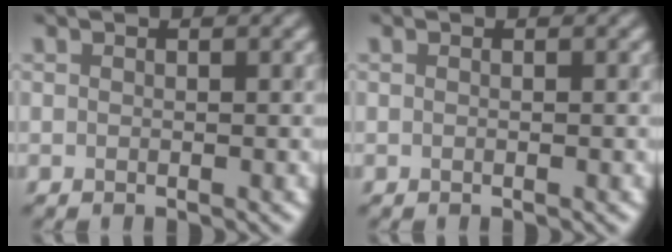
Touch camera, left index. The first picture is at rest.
{"total": 0.0}